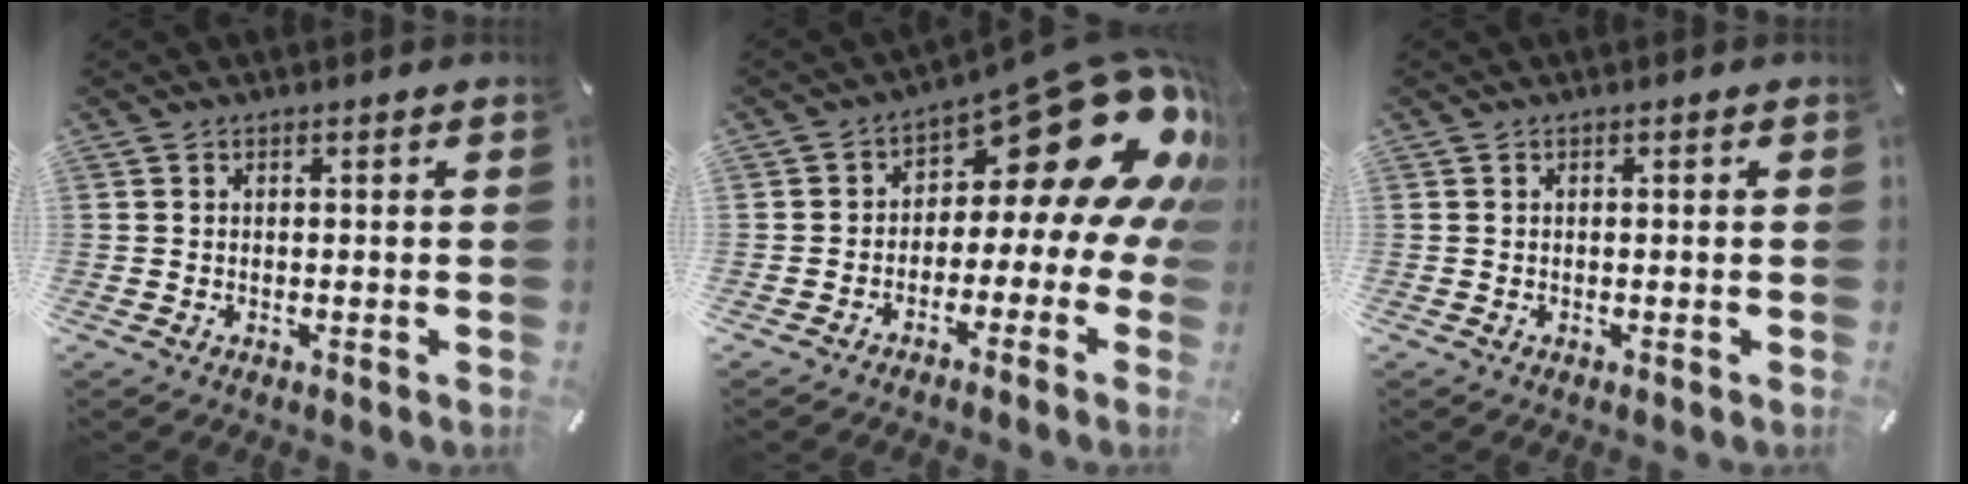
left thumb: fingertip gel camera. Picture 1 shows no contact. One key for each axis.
{"total": 20.9, "fx": 9.0, "fy": 9.8, "fz": 16.1, "tx": -0.202, "ty": -0.073, "tz": 0.149}
{"total": 0.0}